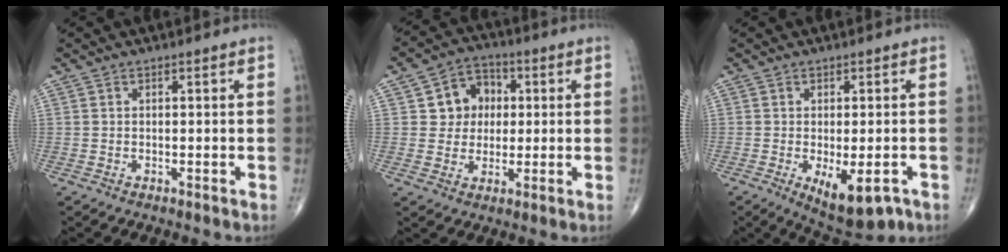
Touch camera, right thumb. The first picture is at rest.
{"total": 8.5, "force": [1.5, 7.6, 3.6], "torque": [-0.012, 0.006, 0.018]}
{"total": 9.4, "force": [-3.8, 3.9, 7.7], "torque": [-0.102, -0.008, -0.046]}